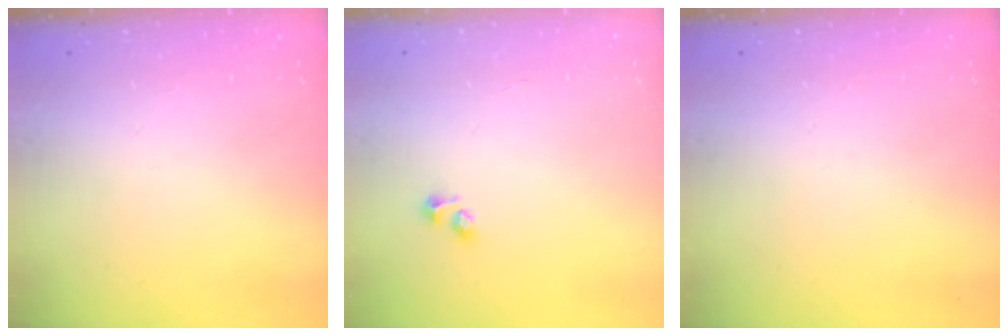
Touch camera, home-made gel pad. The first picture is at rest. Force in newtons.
{"total": 3.0, "press": 2.7, "slide": 1.3}
{"total": 0.0}